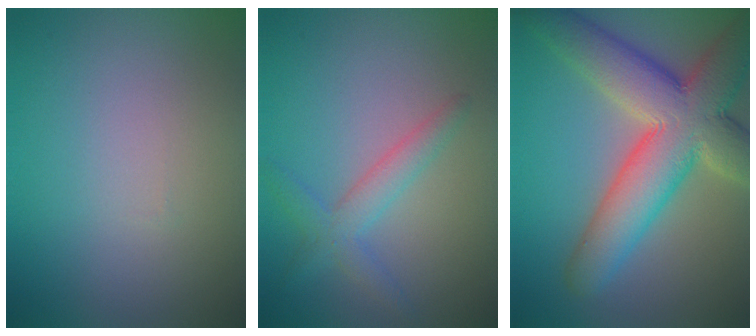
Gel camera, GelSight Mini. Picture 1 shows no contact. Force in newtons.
{"total": 2.7, "press": 2.7, "slide": 0.1}
{"total": 11.1, "press": 11.0, "slide": 0.6}